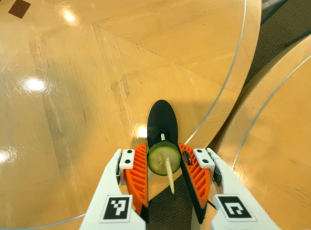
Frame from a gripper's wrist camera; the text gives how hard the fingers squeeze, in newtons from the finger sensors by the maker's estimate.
{"total": 7.6, "left": 7.6, "right": 7.6}